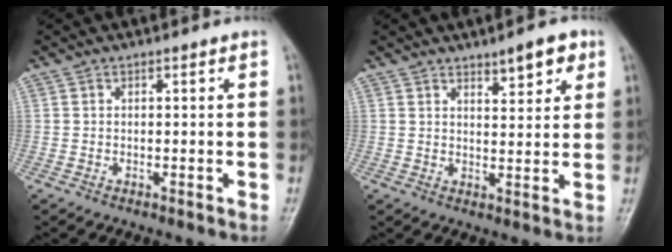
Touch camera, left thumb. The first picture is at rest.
{"total": 5.6, "force": [3.5, 2.0, 3.8], "torque": [-0.038, -0.021, 0.049]}